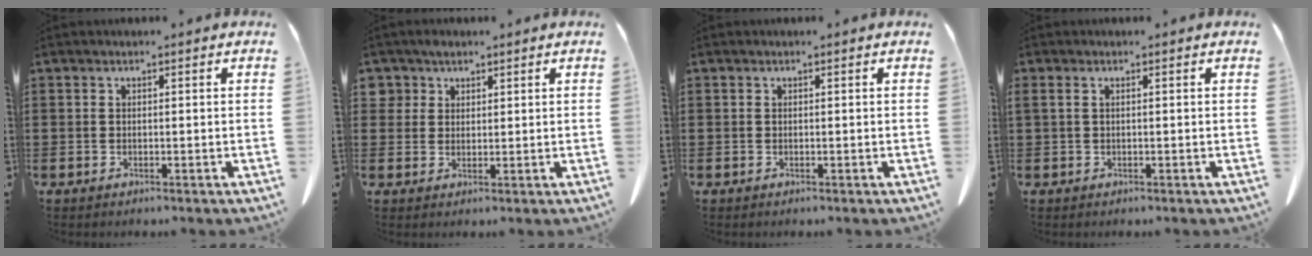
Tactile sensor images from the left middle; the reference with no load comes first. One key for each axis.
{"total": 2.8, "fx": 2.0, "fy": 2.0, "fz": 0.5, "tx": -0.020, "ty": 0.008, "tz": 0.038}
{"total": 0.0}
{"total": 0.7, "fx": 0.1, "fy": 0.1, "fz": 0.7, "tx": -0.015, "ty": -0.002, "tz": 0.003}